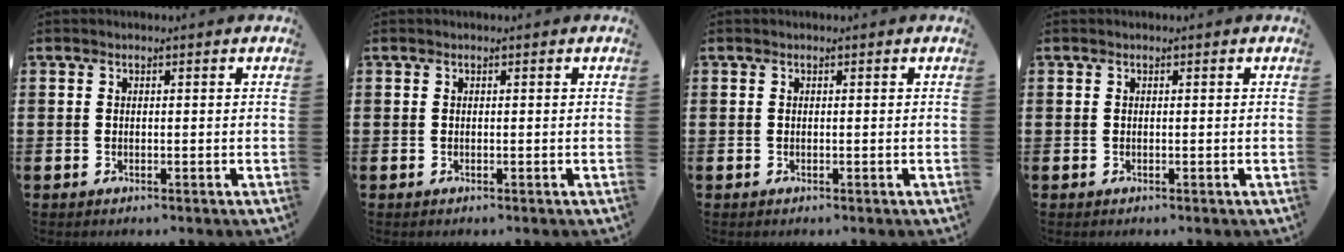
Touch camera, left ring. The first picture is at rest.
{"total": 0.0}
{"total": 0.0}
{"total": 0.0}